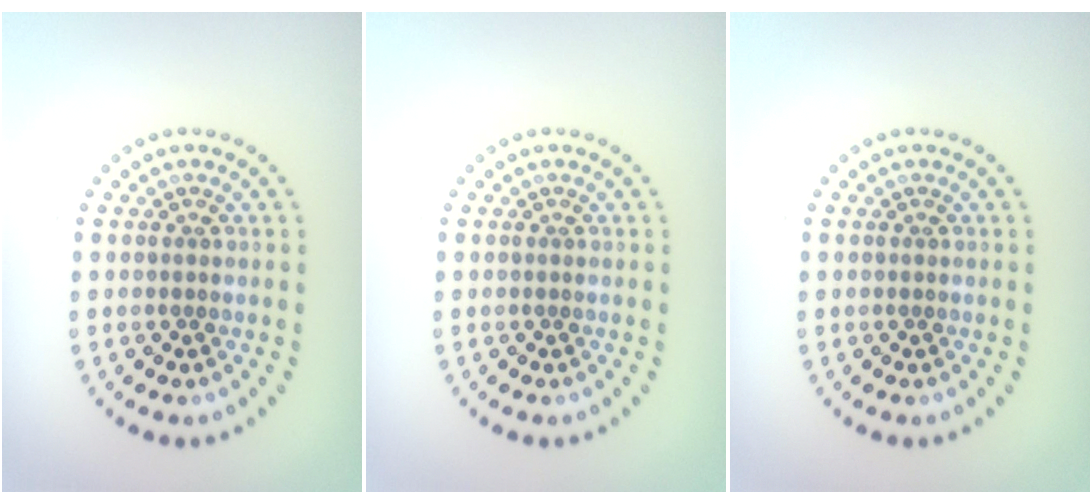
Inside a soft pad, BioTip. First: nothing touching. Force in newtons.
{"total": 0.0}
{"total": 0.0}